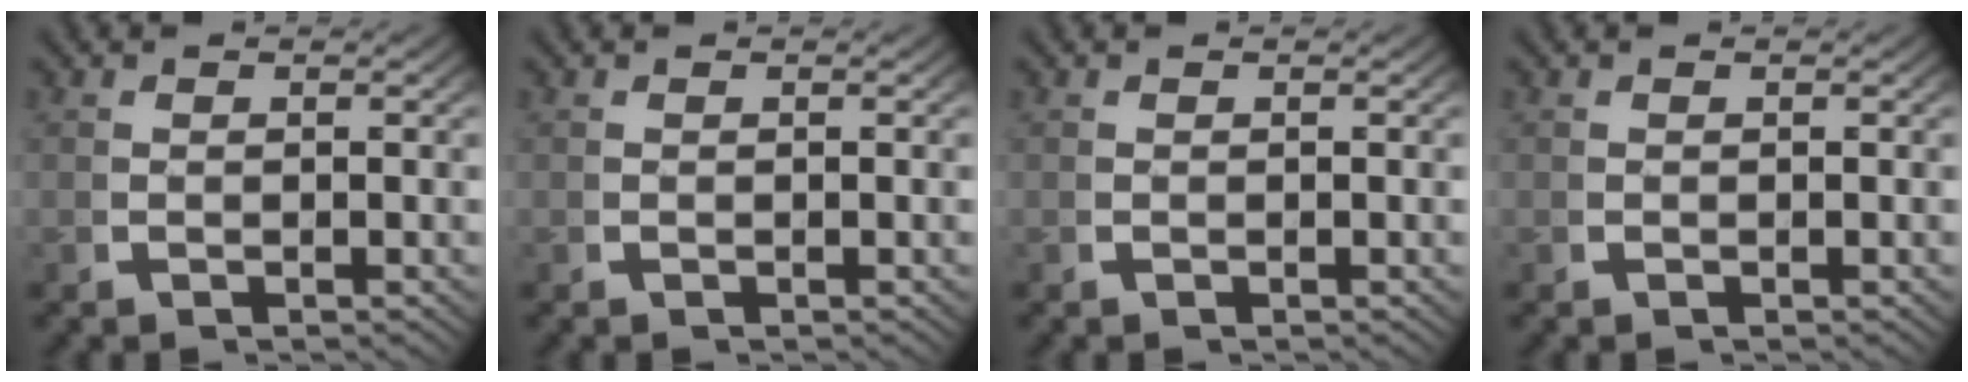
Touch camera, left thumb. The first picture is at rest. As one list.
[{"total": 0.0}, {"total": 0.0}, {"total": 0.0}]